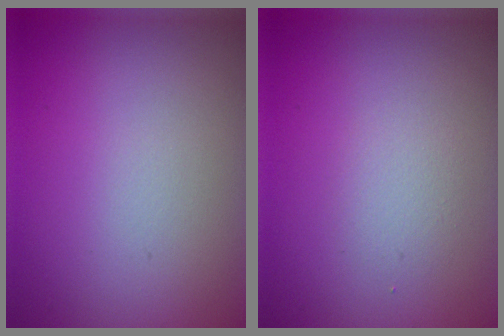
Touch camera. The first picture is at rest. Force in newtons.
{"total": 1.2, "press": 1.2, "slide": 0.0}